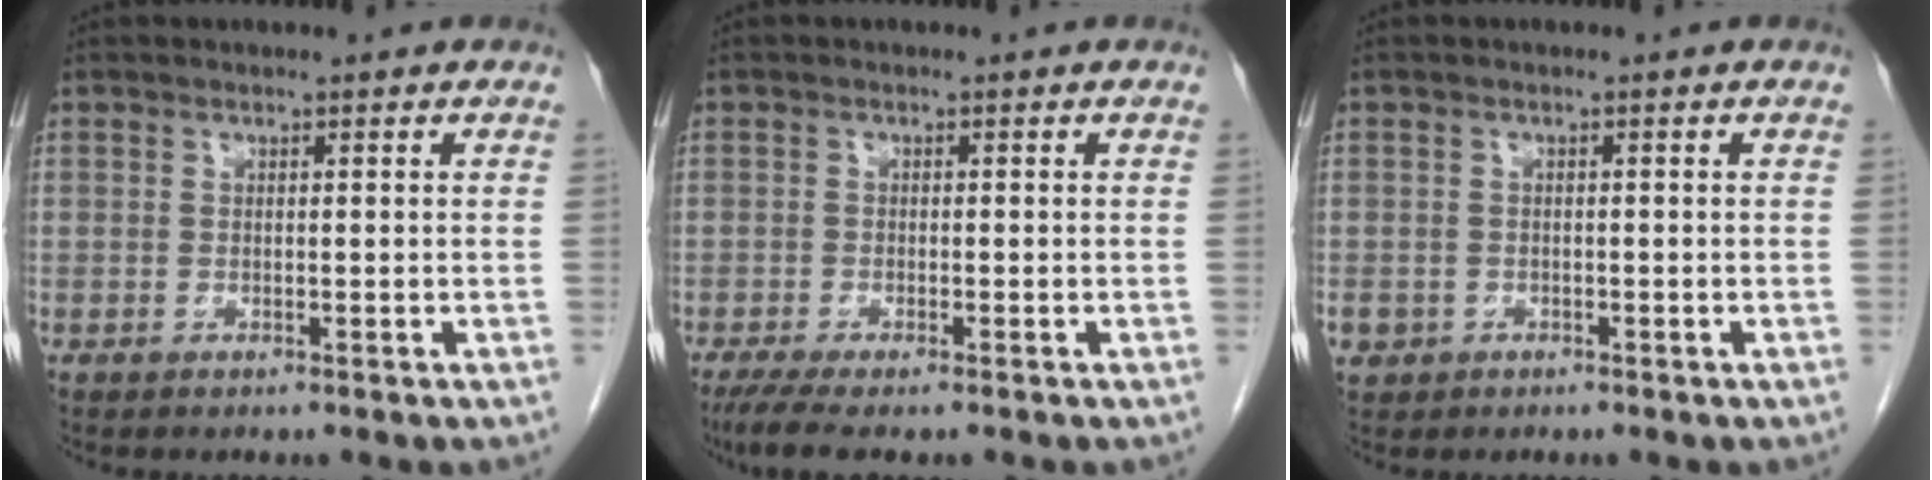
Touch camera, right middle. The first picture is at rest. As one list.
[{"total": 4.7, "force": [-3.5, 0.7, 3.1], "torque": [-0.058, -0.014, -0.058]}, {"total": 2.1, "force": [-0.9, 1.8, 0.5], "torque": [-0.009, 0.003, -0.009]}]